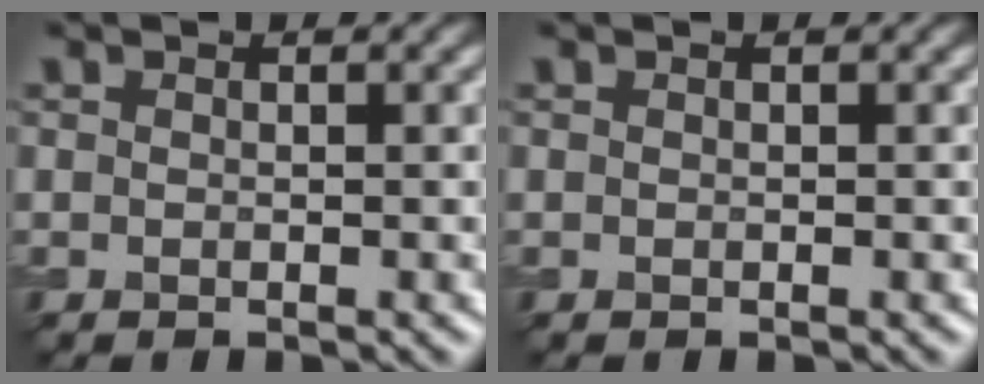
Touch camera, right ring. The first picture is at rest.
{"total": 0.0}